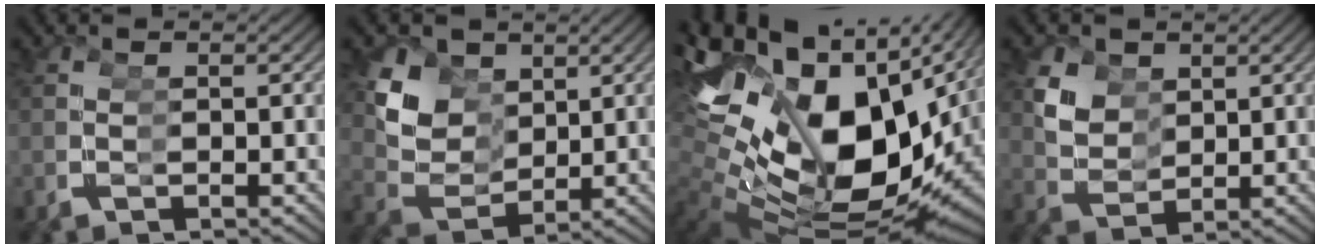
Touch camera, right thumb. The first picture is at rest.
{"total": 7.2, "force": [2.0, 5.7, 3.8], "torque": [-0.102, -0.027, 0.046]}
{"total": 26.8, "force": [0.9, 18.5, 19.4], "torque": [-0.354, -0.030, 0.028]}
{"total": 4.2, "force": [1.7, 3.5, 1.8], "torque": [-0.044, -0.021, 0.042]}